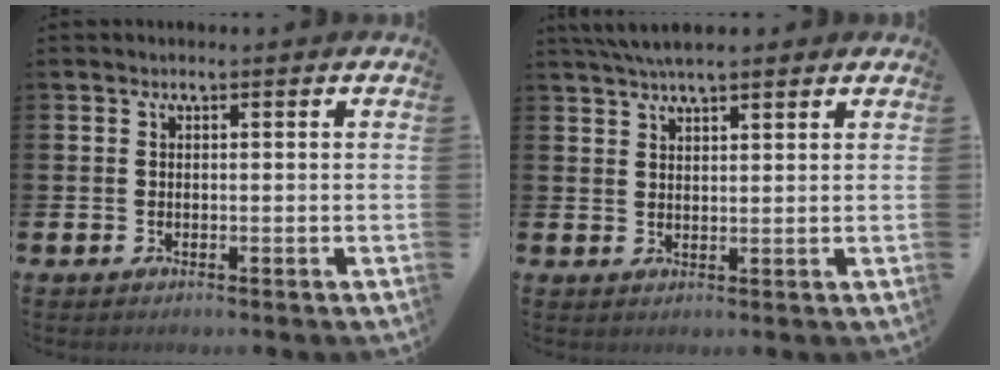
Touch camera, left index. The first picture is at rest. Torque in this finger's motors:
{"motor_torque": [0.73, -1.15, 0.09, 0.05]}